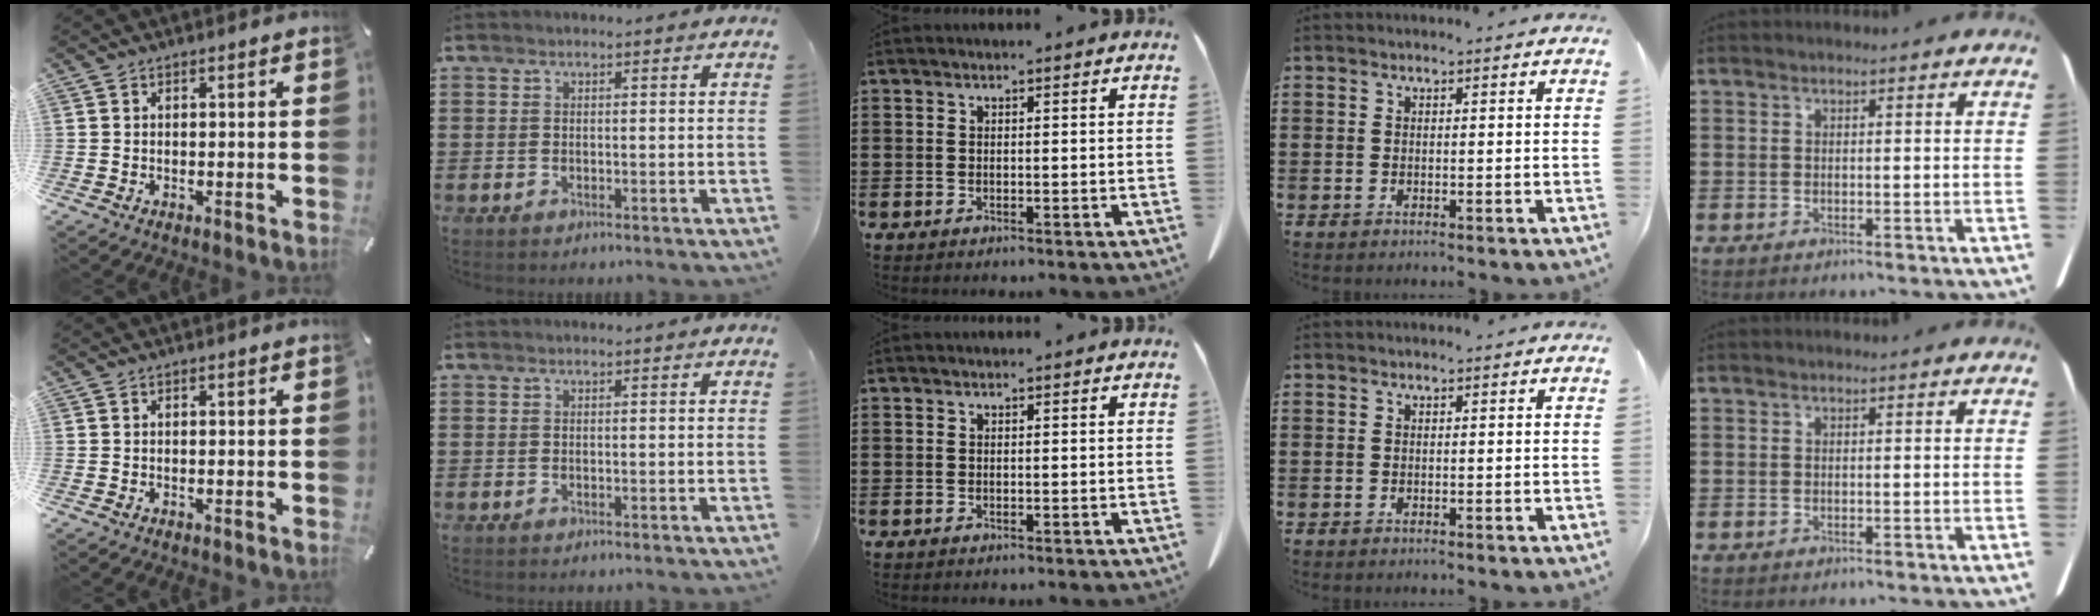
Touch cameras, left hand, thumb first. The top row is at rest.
{}